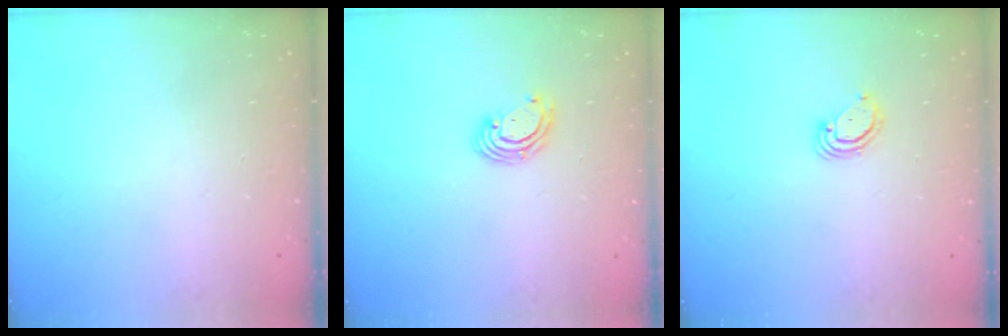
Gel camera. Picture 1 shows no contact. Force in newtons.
{"total": 3.8, "press": 3.8, "slide": 0.2}
{"total": 2.9, "press": 2.9, "slide": 0.3}